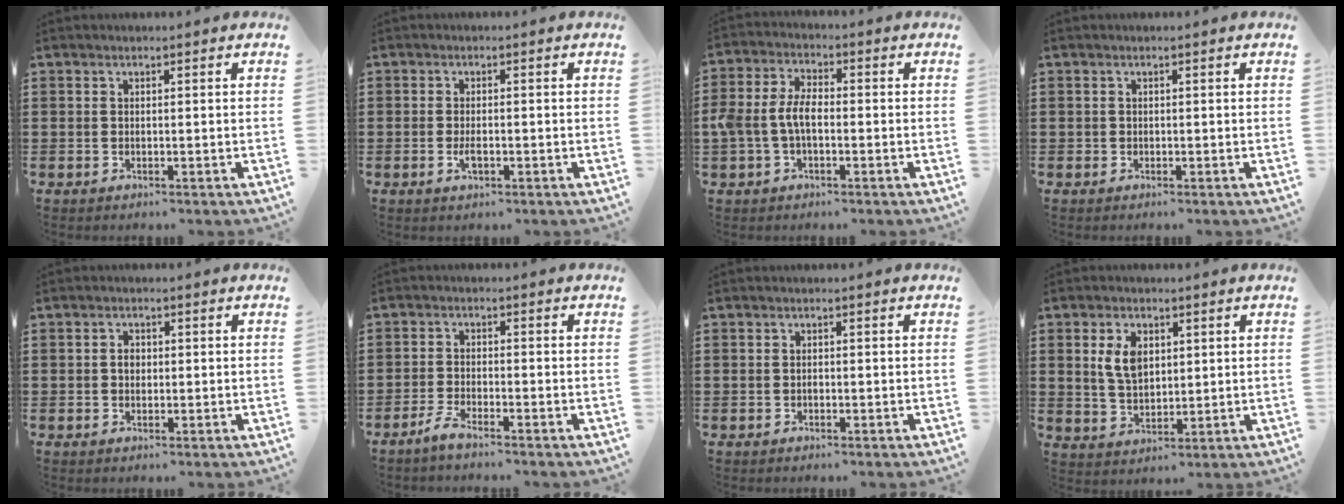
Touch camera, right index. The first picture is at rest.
{"total": 2.1, "force": [-0.6, 0.6, 1.9], "torque": [-0.042, -0.003, -0.013]}
{"total": 5.6, "force": [-1.0, 3.1, 4.6], "torque": [-0.119, -0.003, -0.028]}
{"total": 0.5, "force": [-0.1, 0.5, 0.1], "torque": [-0.002, 0.005, -0.003]}
{"total": 1.6, "force": [0.0, 1.2, 1.2], "torque": [-0.023, 0.006, -0.001]}
{"total": 2.5, "force": [-2.2, 0.1, 1.1], "torque": [-0.035, 0.001, -0.048]}
{"total": 0.6, "force": [-0.3, 0.5, 0.2], "torque": [-0.006, 0.002, -0.006]}
{"total": 5.6, "force": [1.5, 3.4, 4.1], "torque": [-0.091, 0.012, 0.026]}